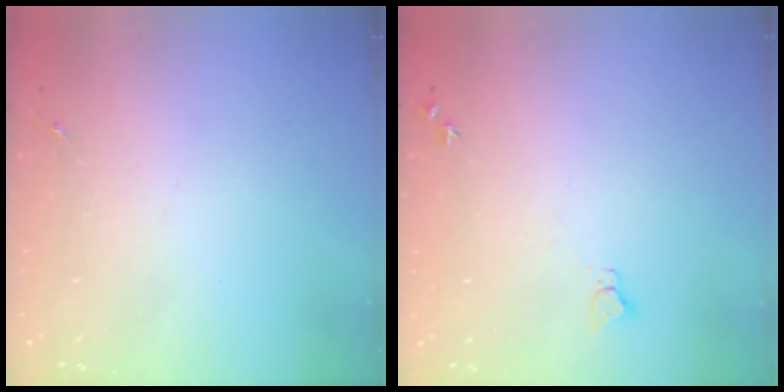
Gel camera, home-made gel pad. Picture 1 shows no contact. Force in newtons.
{"total": 4.1, "press": 4.0, "slide": 0.5}